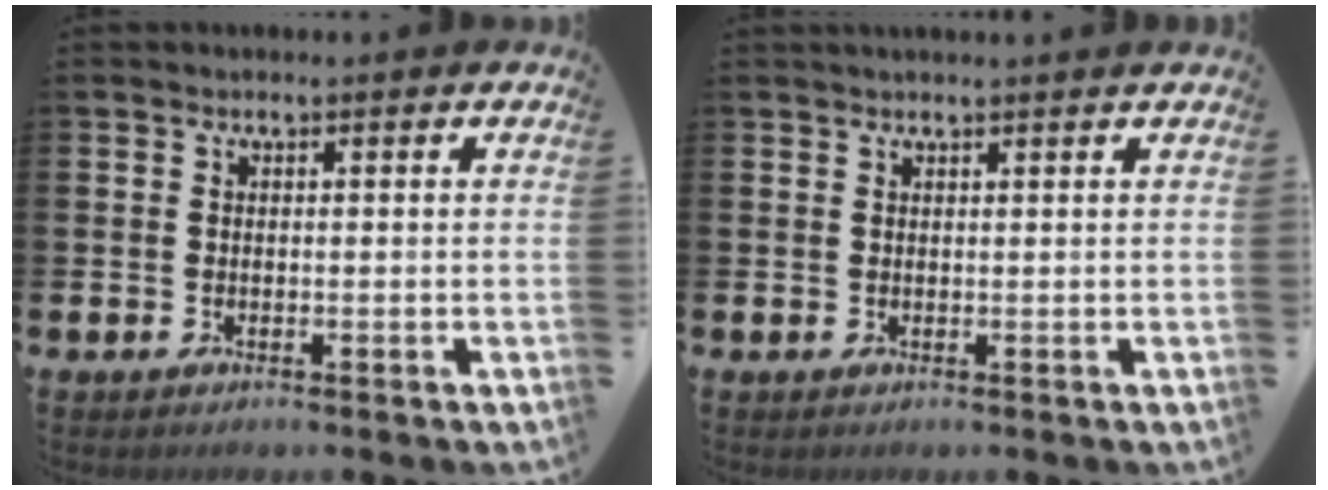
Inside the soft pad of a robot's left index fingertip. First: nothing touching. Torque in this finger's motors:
{"motor_torque": [0.87, -1.27, 0.09, 0.05]}